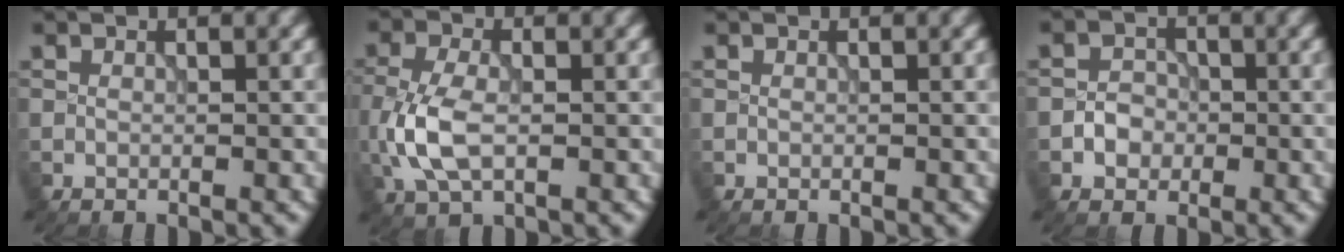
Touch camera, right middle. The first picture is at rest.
{"total": 5.0, "force": [-1.0, 2.8, 4.0], "torque": [-0.103, -0.005, -0.023]}
{"total": 0.0}
{"total": 1.9, "force": [-0.6, 1.7, 0.7], "torque": [-0.005, 0.002, -0.013]}